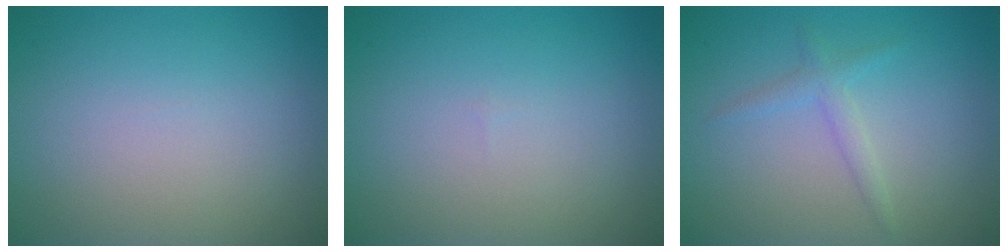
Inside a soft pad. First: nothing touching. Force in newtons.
{"total": 0.0}
{"total": 1.5, "press": 1.5, "slide": 0.1}